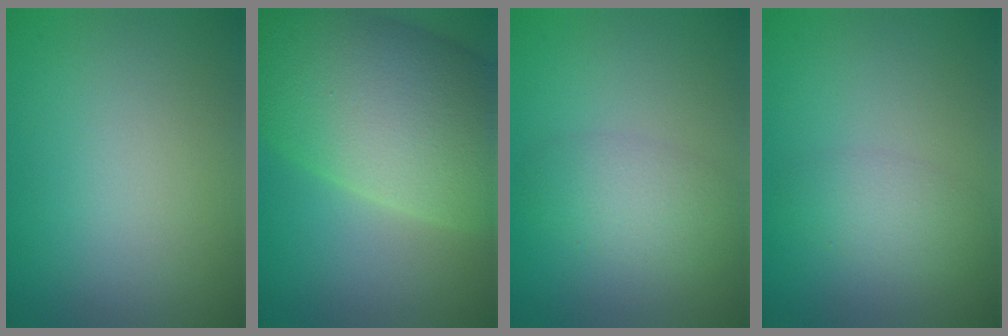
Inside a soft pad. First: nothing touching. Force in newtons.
{"total": 14.4, "press": 14.4, "slide": 0.5}
{"total": 3.2, "press": 3.2, "slide": 0.1}
{"total": 2.4, "press": 2.4, "slide": 0.1}